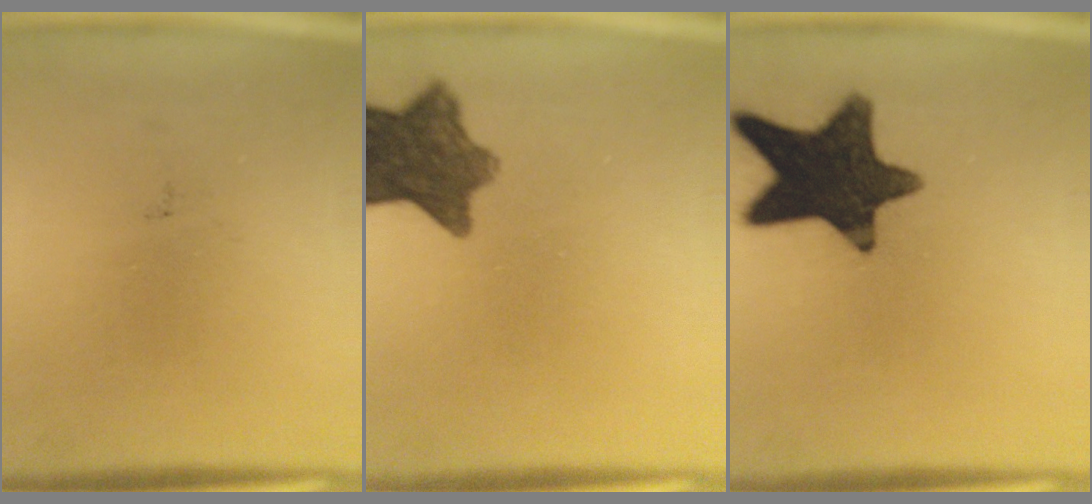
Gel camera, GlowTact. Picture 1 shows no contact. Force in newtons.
{"total": 10.0}
{"total": 16.0}